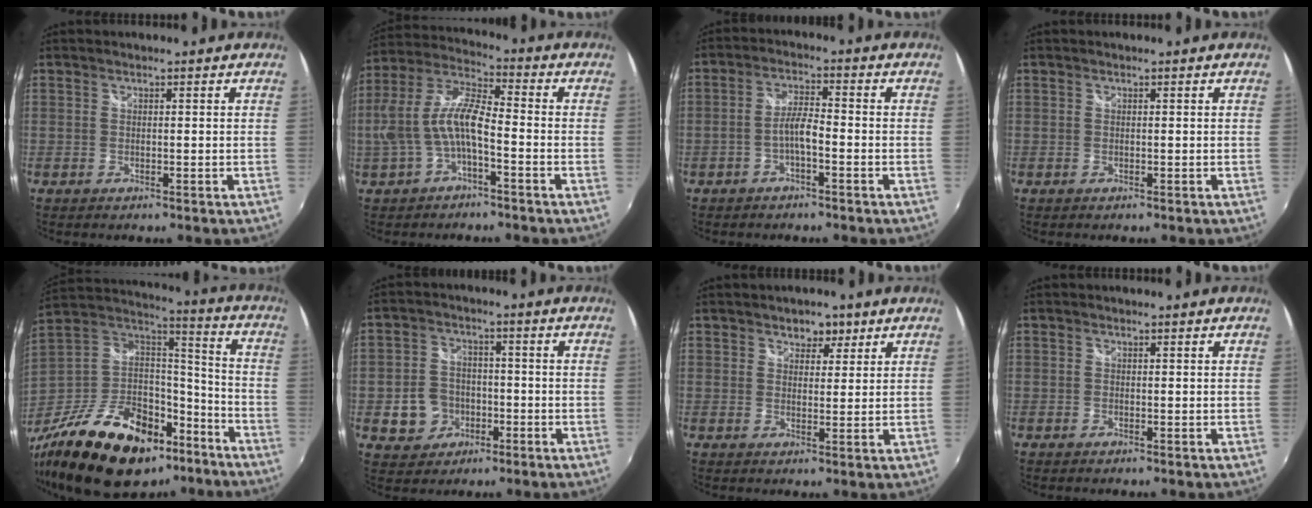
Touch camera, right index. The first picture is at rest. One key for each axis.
{"total": 10.9, "fx": -3.0, "fy": 3.7, "fz": 9.8, "tx": -0.214, "ty": 0.010, "tz": -0.049}
{"total": 4.1, "fx": -1.9, "fy": 0.8, "fz": 3.5, "tx": -0.072, "ty": 0.009, "tz": -0.035}
{"total": 0.0}
{"total": 34.1, "fx": -21.2, "fy": 17.6, "fz": 20.1, "tx": -0.404, "ty": -0.001, "tz": -0.323}
{"total": 7.5, "fx": -2.2, "fy": 6.8, "fz": 2.3, "tx": -0.064, "ty": 0.017, "tz": -0.025}
{"total": 3.6, "fx": 2.2, "fy": 2.5, "fz": 1.2, "tx": -0.007, "ty": 0.001, "tz": 0.032}
{"total": 0.0}